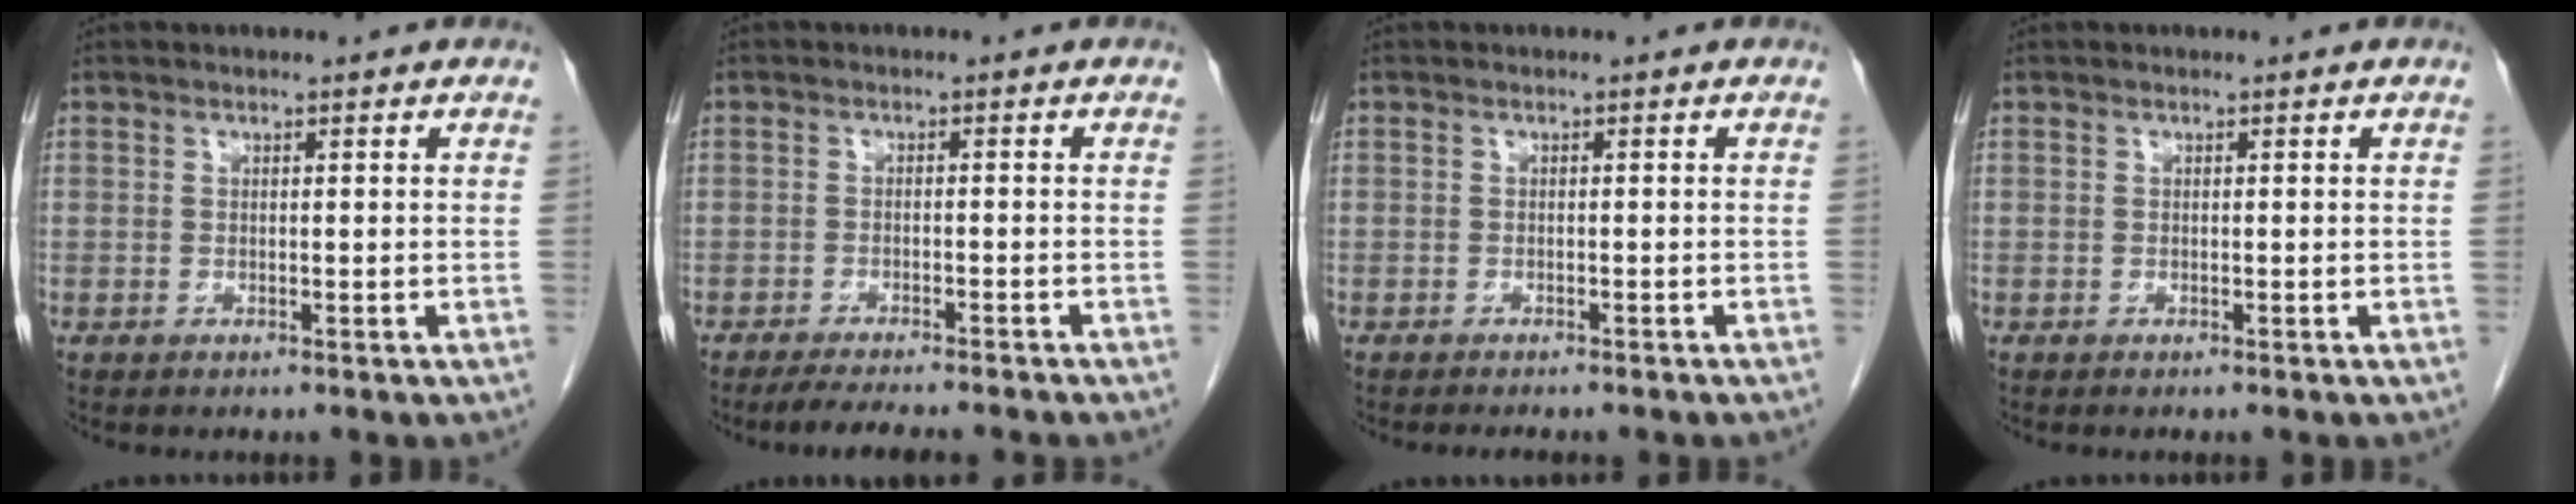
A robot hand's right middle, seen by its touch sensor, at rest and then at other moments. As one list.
[{"total": 7.5, "force": [-6.5, 0.5, 3.7], "torque": [-0.050, -0.013, -0.096]}, {"total": 4.9, "force": [-4.3, 0.8, 2.2], "torque": [-0.026, -0.006, -0.050]}, {"total": 0.0}]